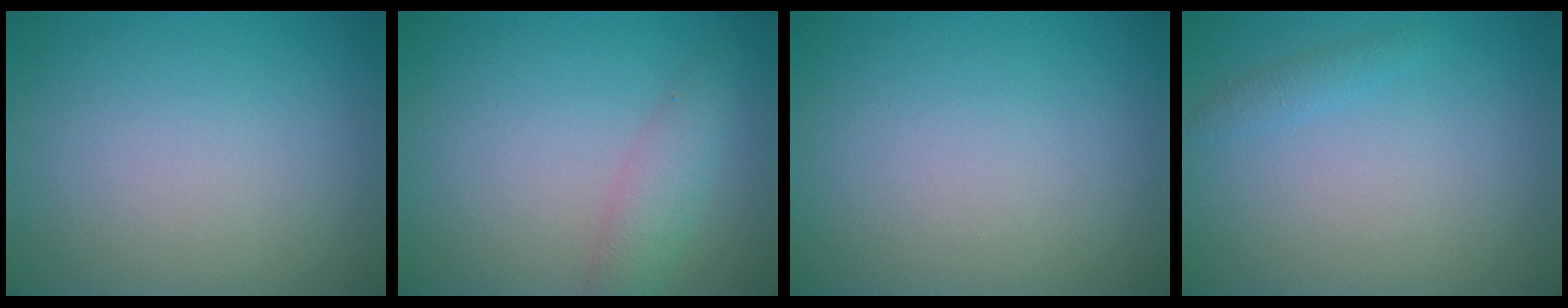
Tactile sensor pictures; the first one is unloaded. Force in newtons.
{"total": 2.5, "press": 2.5, "slide": 0.1}
{"total": 0.0}
{"total": 0.9, "press": 0.9, "slide": 0.1}